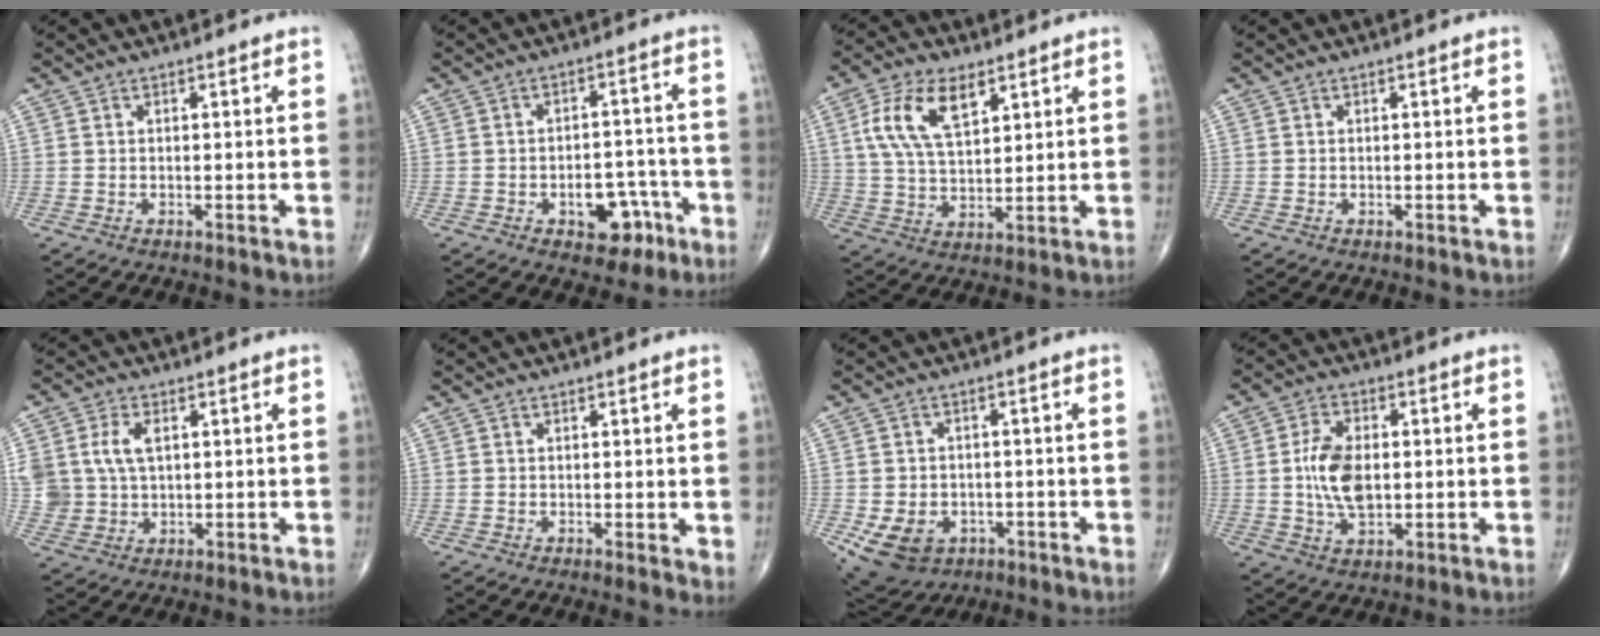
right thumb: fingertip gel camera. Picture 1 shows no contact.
{"total": 8.5, "force": [-4.1, 5.3, 5.3], "torque": [-0.037, 0.039, -0.051]}
{"total": 11.8, "force": [5.0, 5.9, 9.0], "torque": [-0.165, -0.009, 0.096]}
{"total": 0.0}
{"total": 8.5, "force": [1.9, 5.8, 5.8], "torque": [-0.119, 0.000, 0.045]}
{"total": 1.8, "force": [0.4, 0.7, 1.6], "torque": [-0.022, -0.009, 0.003]}
{"total": 10.3, "force": [-3.8, 8.0, 5.3], "torque": [-0.089, 0.013, -0.048]}
{"total": 9.1, "force": [0.1, 5.3, 7.4], "torque": [-0.136, 0.001, 0.002]}